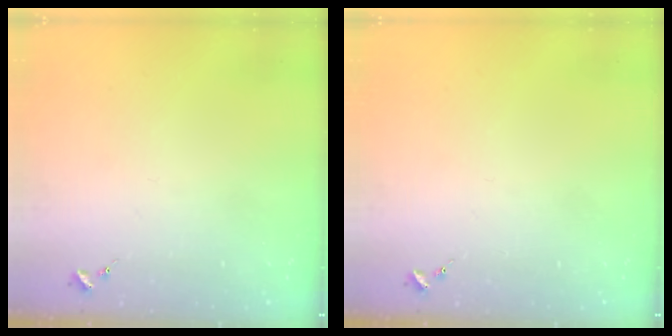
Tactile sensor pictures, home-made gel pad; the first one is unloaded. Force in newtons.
{"total": 0.0}